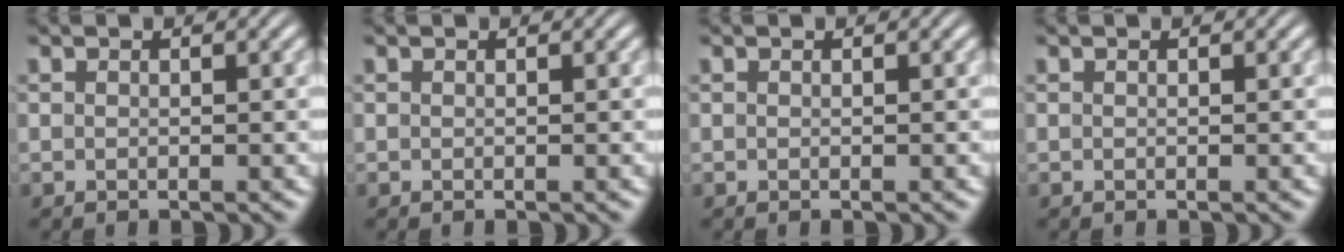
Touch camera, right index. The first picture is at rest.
{"total": 0.0}
{"total": 0.0}
{"total": 0.0}